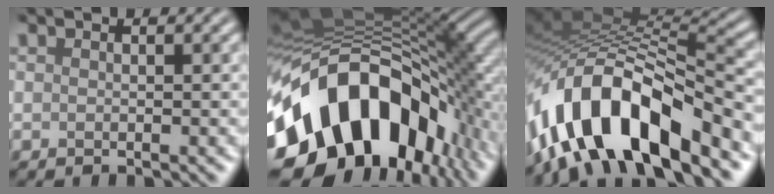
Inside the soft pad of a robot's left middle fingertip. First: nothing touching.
{"total": 17.6, "force": [-5.8, 11.2, 12.3], "torque": [-0.210, -0.010, -0.097]}
{"total": 12.7, "force": [-6.5, 5.4, 9.5], "torque": [-0.152, 0.011, -0.115]}